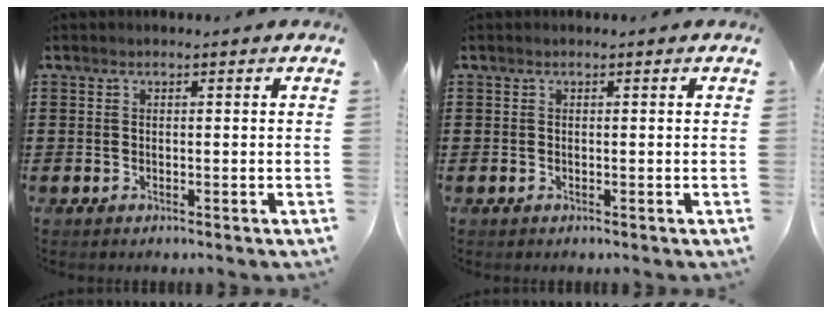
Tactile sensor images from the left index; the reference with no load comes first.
{"total": 0.0}